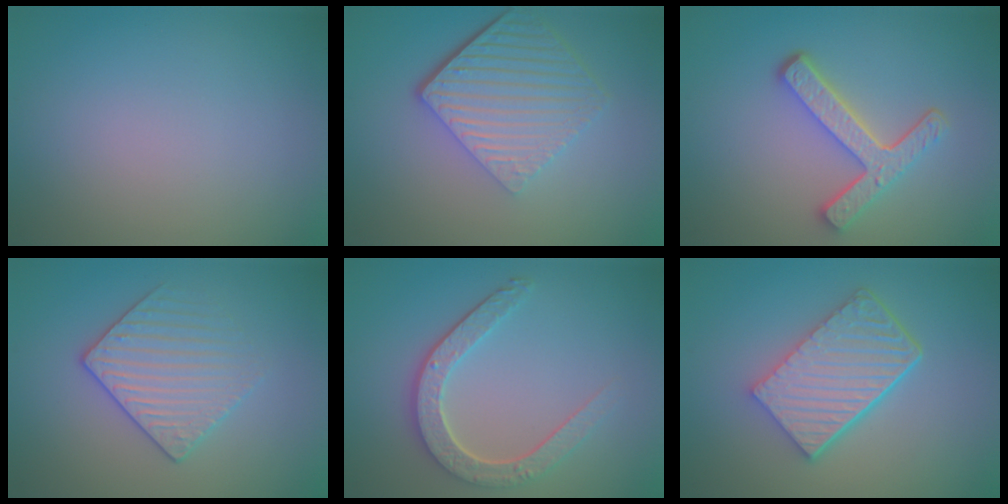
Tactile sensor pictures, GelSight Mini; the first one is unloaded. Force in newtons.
{"total": 6.5, "press": 4.3, "slide": 4.9}
{"total": 4.5, "press": 3.4, "slide": 2.9}
{"total": 3.2, "press": 3.0, "slide": 1.0}
{"total": 4.5, "press": 3.6, "slide": 2.7}
{"total": 6.0, "press": 4.3, "slide": 4.1}